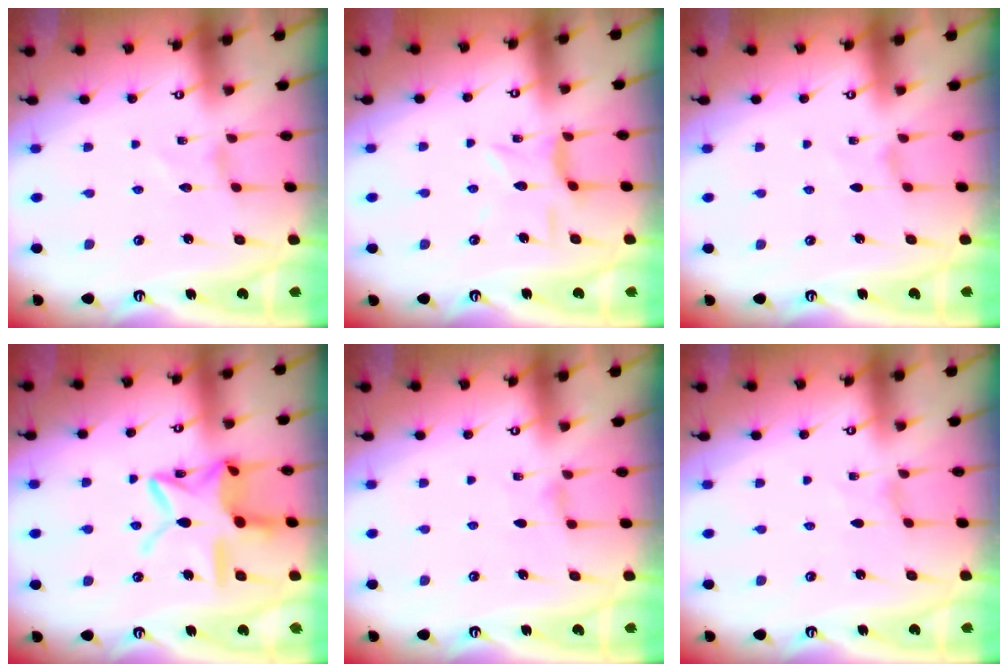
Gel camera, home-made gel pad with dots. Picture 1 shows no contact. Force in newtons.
{"total": 4.8, "press": 4.8, "slide": 0.3}
{"total": 0.0}
{"total": 16.3, "press": 16.3, "slide": 1.1}
{"total": 0.6, "press": 0.5, "slide": 0.2}
{"total": 0.0}